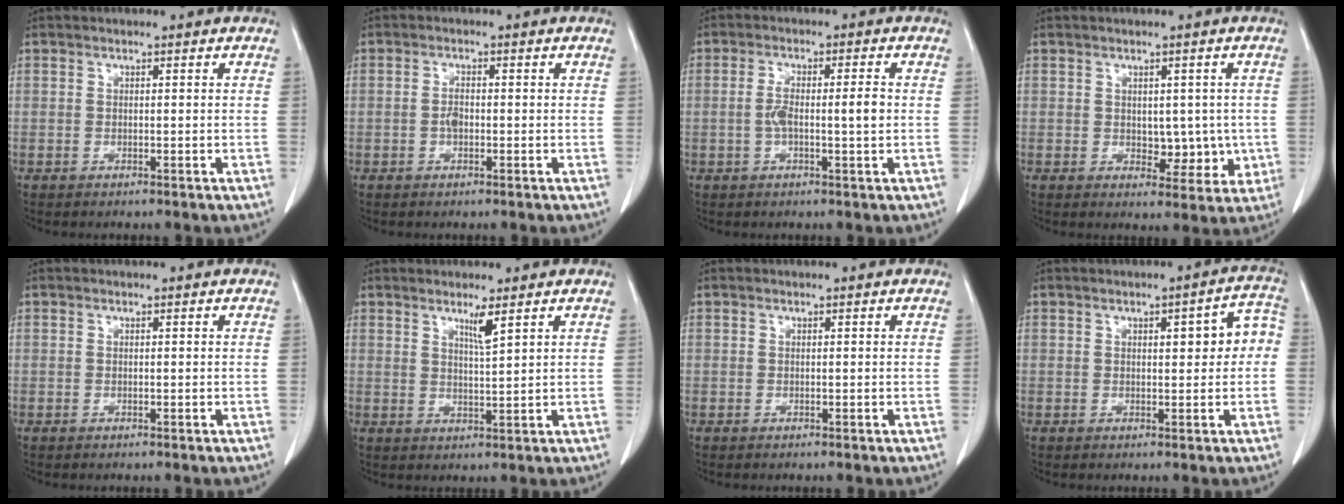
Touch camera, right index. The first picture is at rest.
{"total": 1.8, "force": [-0.4, 0.8, 1.5], "torque": [-0.029, 0.003, -0.007]}
{"total": 5.2, "force": [-0.3, 0.8, 5.2], "torque": [-0.102, 0.009, -0.005]}
{"total": 5.3, "force": [-0.2, 3.4, 4.1], "torque": [-0.036, 0.002, 0.007]}
{"total": 0.0}
{"total": 2.8, "force": [1.8, -0.4, 2.2], "torque": [-0.042, -0.011, 0.035]}
{"total": 0.0}
{"total": 5.6, "force": [0.6, 1.8, 5.2], "torque": [-0.063, 0.024, 0.006]}